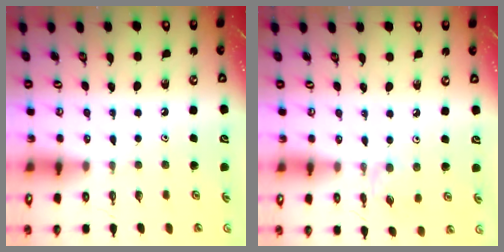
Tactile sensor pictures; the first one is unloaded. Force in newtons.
{"total": 1.7, "press": 1.7, "slide": 0.4}